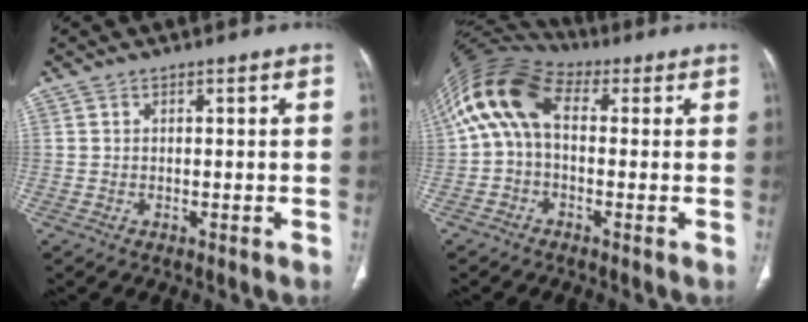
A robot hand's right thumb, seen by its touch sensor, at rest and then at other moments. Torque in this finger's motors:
{"motor_torque": [0.71, 2.19, 1.32, -0.12, 0.20]}